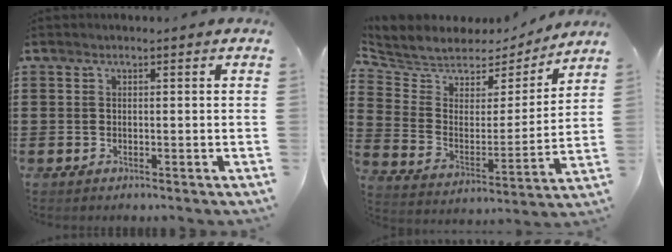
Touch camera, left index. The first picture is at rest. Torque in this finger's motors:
{"motor_torque": [2.14, 0.00, 0.22, 0.00]}